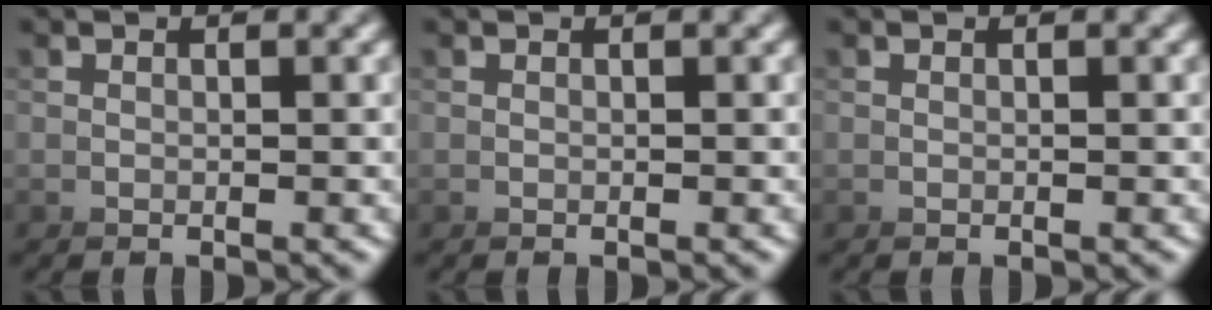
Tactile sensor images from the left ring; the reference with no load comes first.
{"total": 0.0}
{"total": 0.0}